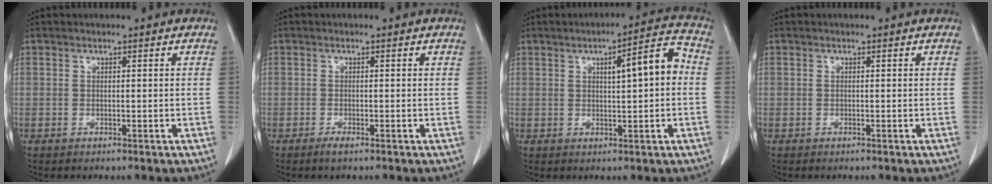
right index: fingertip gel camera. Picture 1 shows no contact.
{"total": 1.0, "force": [-0.7, 0.0, 0.8], "torque": [-0.015, -0.002, -0.014]}
{"total": 7.5, "force": [1.0, 1.3, 7.3], "torque": [-0.104, 0.021, 0.011]}
{"total": 0.0}